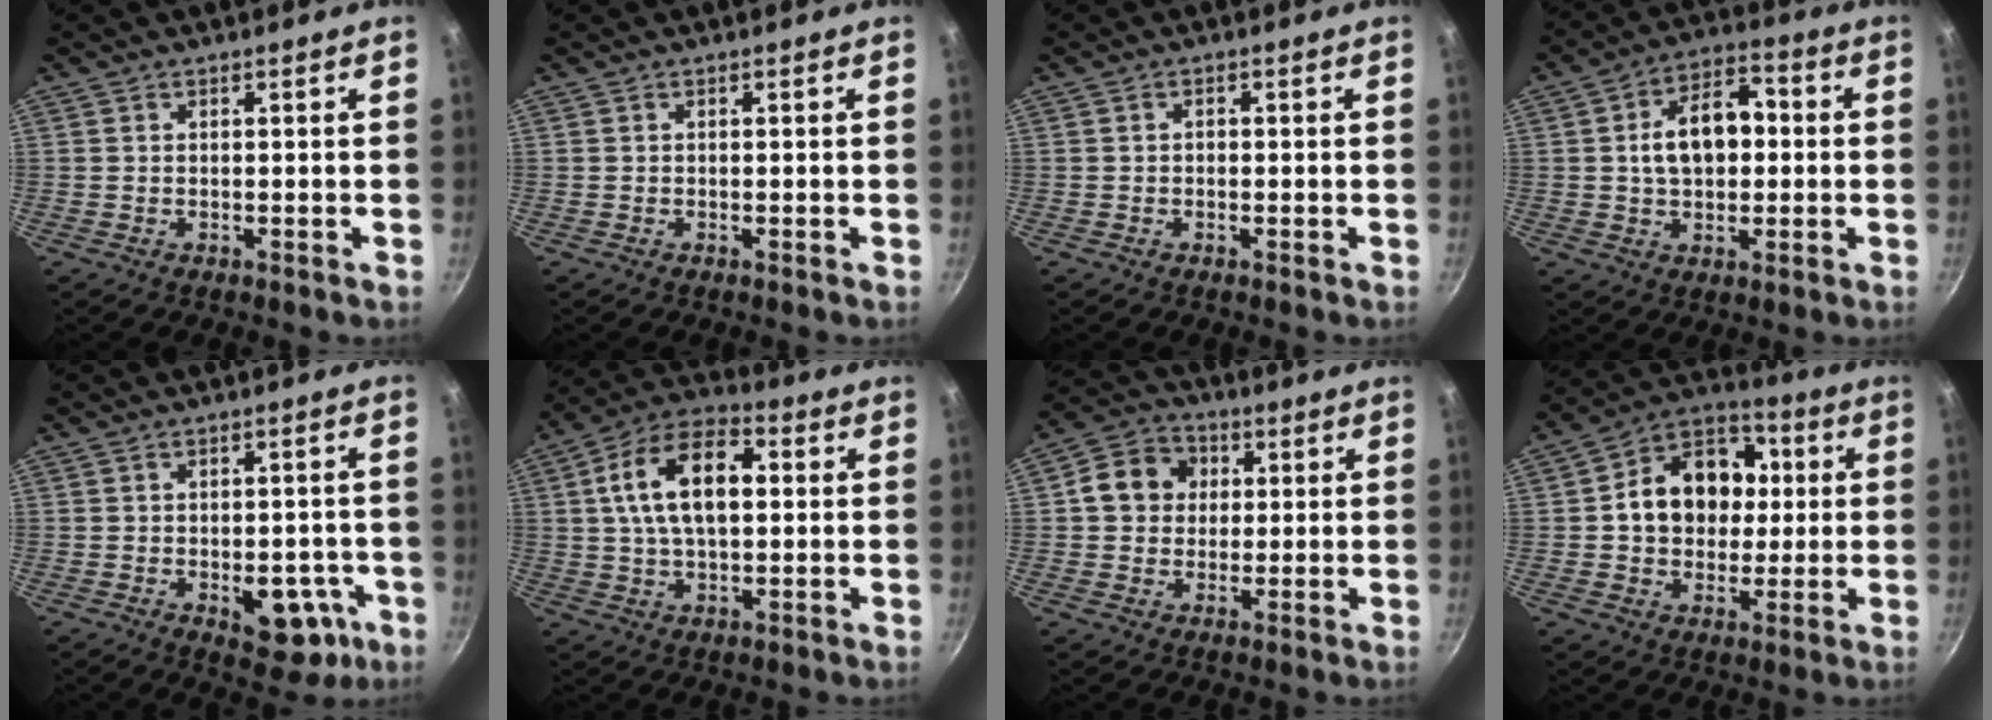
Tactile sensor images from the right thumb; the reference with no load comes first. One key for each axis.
{"total": 0.0}
{"total": 0.6, "fx": -0.1, "fy": 0.5, "fz": 0.4, "tx": -0.002, "ty": 0.004, "tz": -0.003}
{"total": 11.9, "fx": 0.8, "fy": 7.4, "fz": 9.2, "tx": -0.131, "ty": 0.023, "tz": 0.008}
{"total": 9.1, "fx": -3.5, "fy": 5.2, "fz": 6.6, "tx": -0.058, "ty": 0.021, "tz": -0.032}
{"total": 15.1, "fx": 2.5, "fy": 8.3, "fz": 12.4, "tx": -0.215, "ty": 0.023, "tz": 0.038}
{"total": 9.6, "fx": 1.4, "fy": 8.3, "fz": 4.5, "tx": -0.052, "ty": 0.011, "tz": 0.012}
{"total": 15.9, "fx": 1.5, "fy": 12.1, "fz": 10.2, "tx": -0.113, "ty": 0.021, "tz": 0.017}